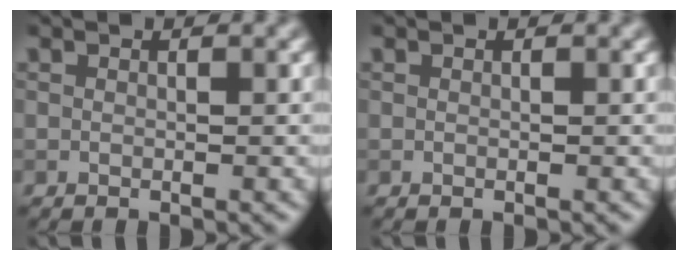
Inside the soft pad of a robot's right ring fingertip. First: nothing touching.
{"total": 0.0}